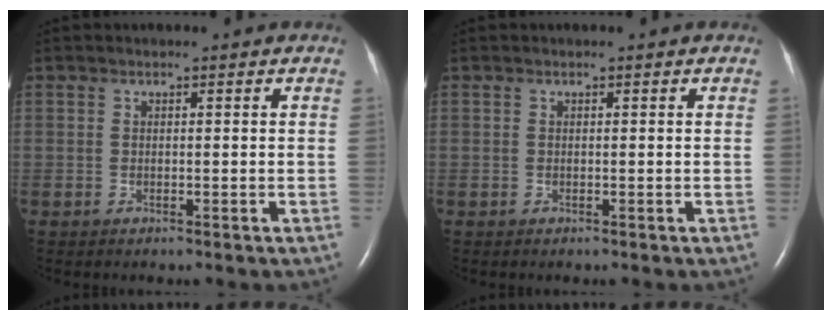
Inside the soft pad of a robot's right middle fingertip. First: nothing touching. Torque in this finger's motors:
{"motor_torque": [0.01, 0.08, -0.04, -0.01]}